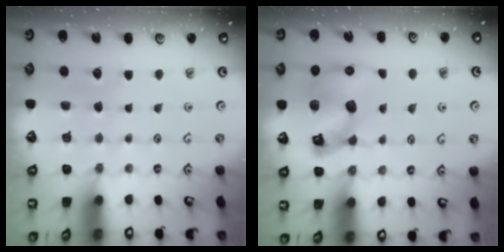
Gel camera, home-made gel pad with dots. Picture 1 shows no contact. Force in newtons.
{"total": 12.7, "press": 12.6, "slide": 1.7}